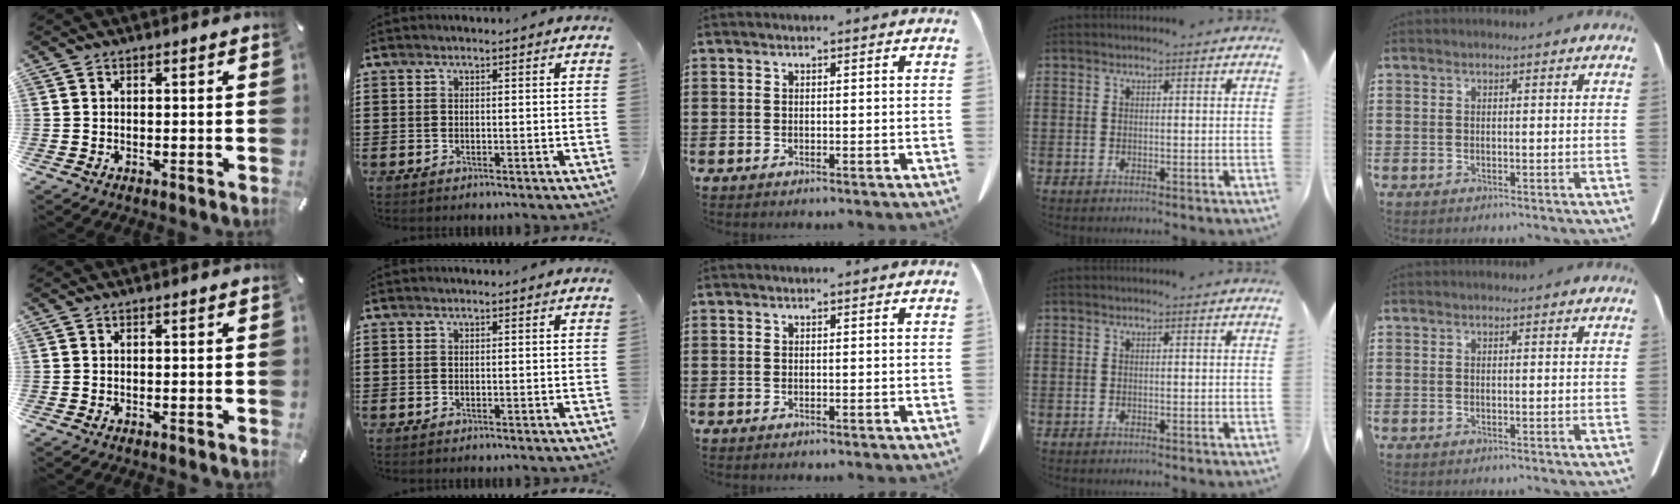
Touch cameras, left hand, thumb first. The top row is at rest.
{}